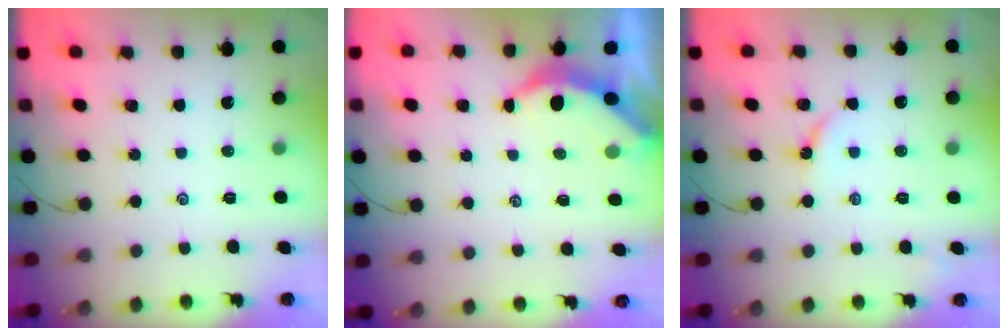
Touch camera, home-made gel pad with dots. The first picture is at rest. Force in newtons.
{"total": 3.9, "press": 3.9, "slide": 0.5}
{"total": 5.8, "press": 5.7, "slide": 0.8}